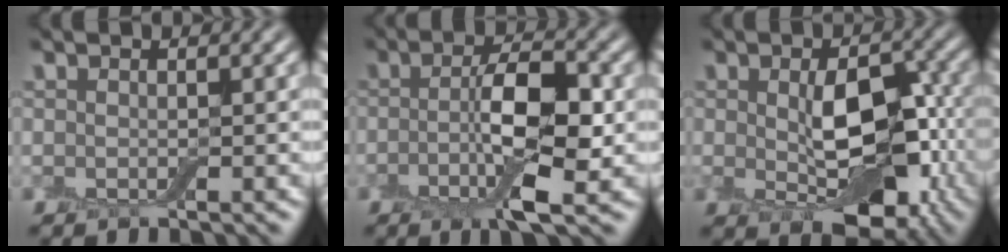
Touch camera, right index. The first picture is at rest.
{"total": 6.0, "force": [-1.1, 1.8, 5.6], "torque": [-0.100, 0.009, -0.025]}
{"total": 8.2, "force": [-0.9, 4.7, 6.7], "torque": [-0.105, -0.001, -0.007]}